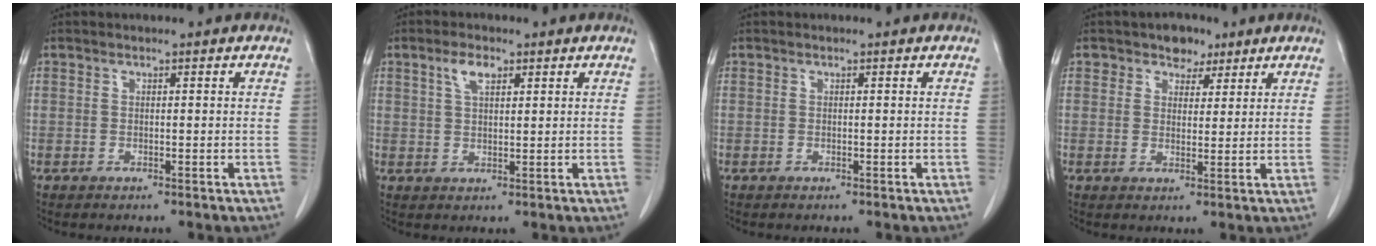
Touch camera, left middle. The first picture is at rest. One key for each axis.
{"total": 3.5, "fx": 1.8, "fy": 1.4, "fz": 2.6, "tx": -0.053, "ty": 0.007, "tz": 0.038}
{"total": 0.0}
{"total": 3.9, "fx": 2.5, "fy": 2.7, "fz": 1.1, "tx": -0.010, "ty": 0.003, "tz": 0.040}